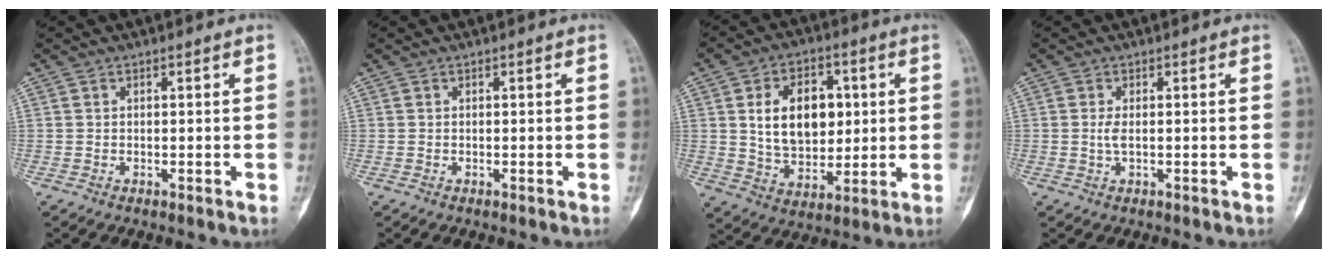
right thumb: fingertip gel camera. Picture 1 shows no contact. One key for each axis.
{"total": 0.0}
{"total": 14.5, "fx": 2.6, "fy": 9.8, "fz": 10.4, "tx": -0.122, "ty": -0.008, "tz": 0.050}
{"total": 1.7, "fx": 0.1, "fy": 0.5, "fz": 1.6, "tx": -0.044, "ty": -0.002, "tz": 0.006}